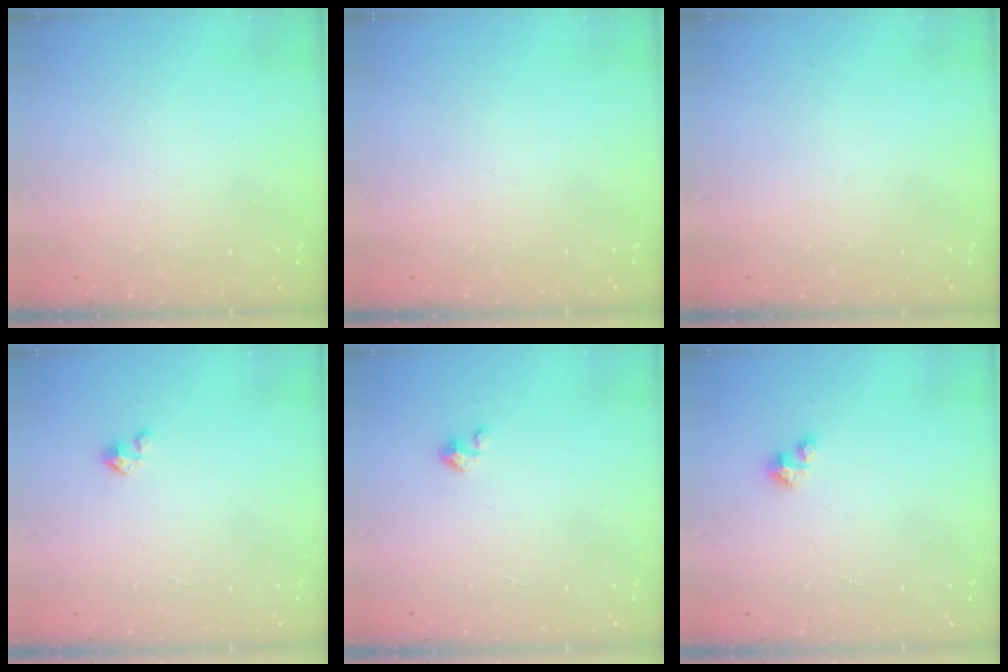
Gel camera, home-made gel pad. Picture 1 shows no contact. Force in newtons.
{"total": 0.0}
{"total": 0.0}
{"total": 2.1, "press": 2.1, "slide": 0.3}
{"total": 2.5, "press": 2.5, "slide": 0.3}
{"total": 2.0, "press": 2.0, "slide": 0.3}